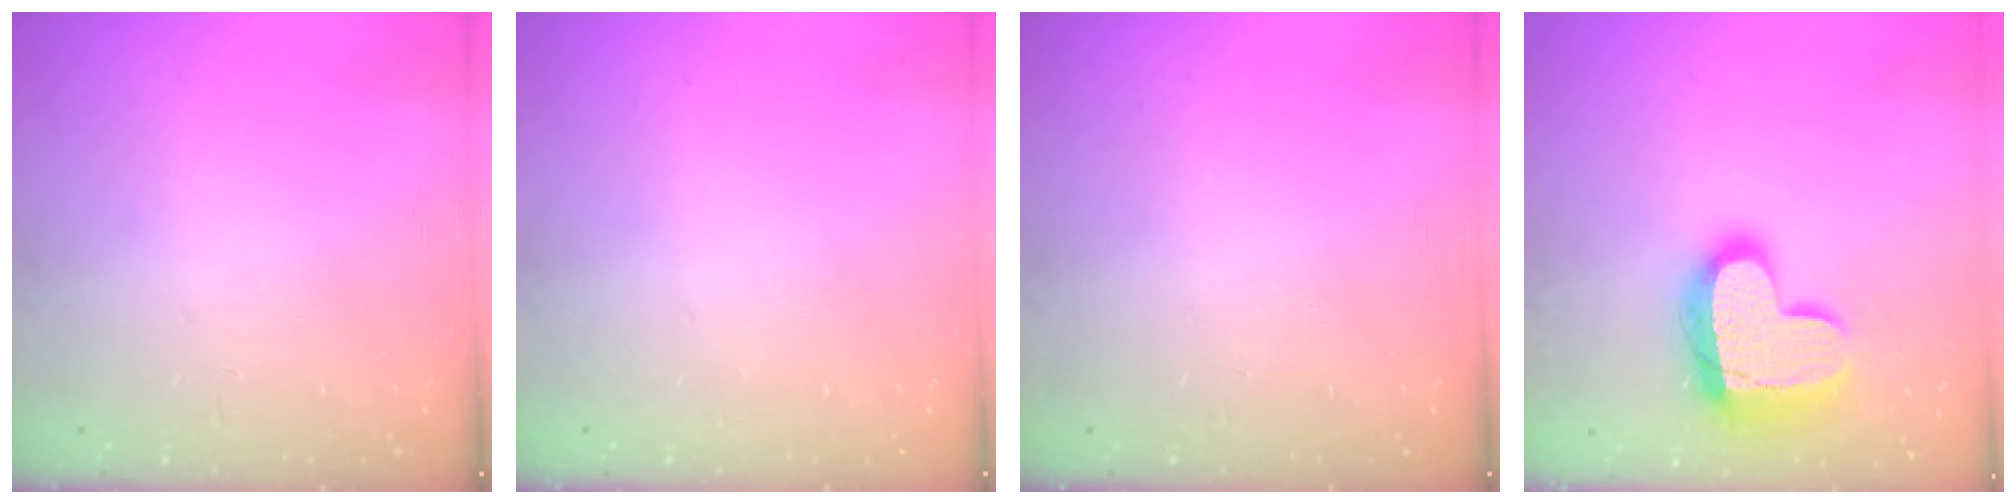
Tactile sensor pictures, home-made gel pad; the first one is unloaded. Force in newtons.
{"total": 0.0}
{"total": 0.0}
{"total": 17.6, "press": 17.6, "slide": 1.5}